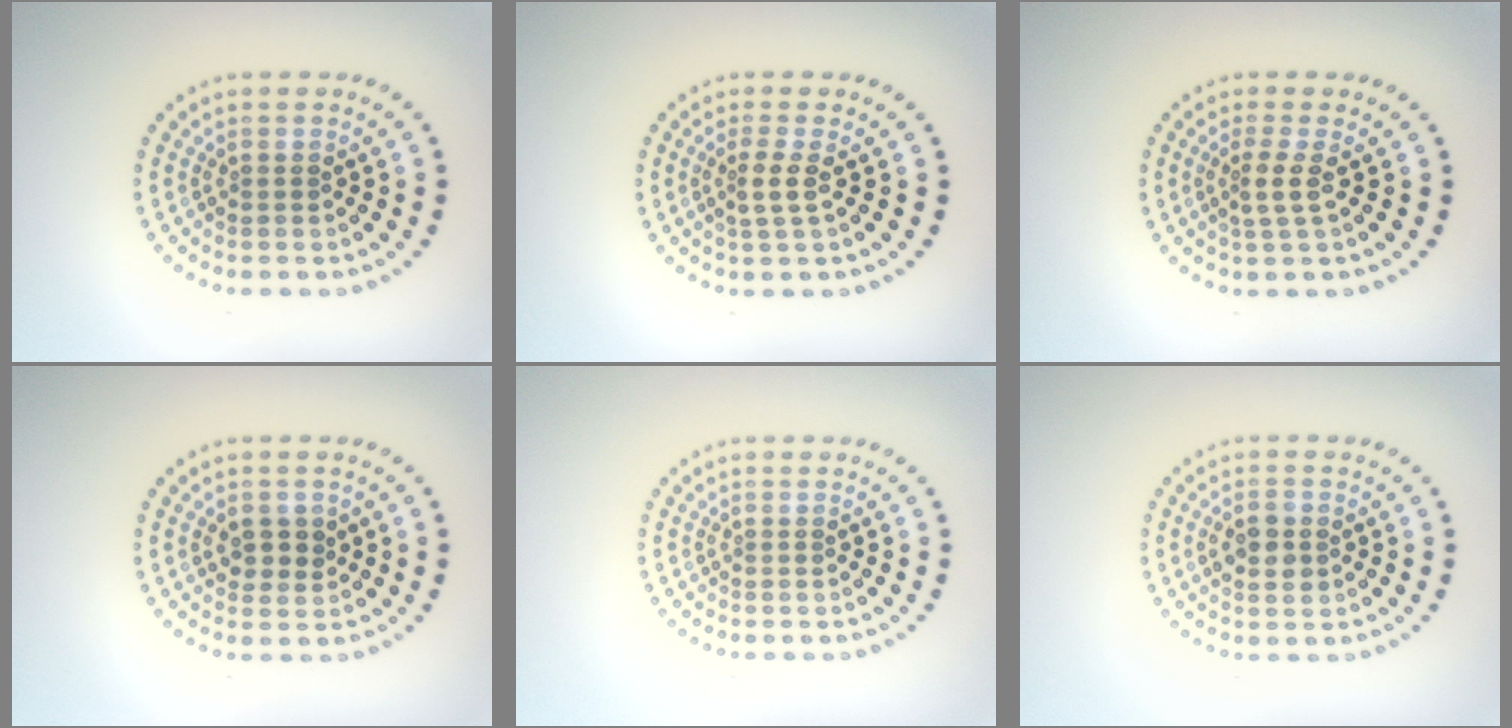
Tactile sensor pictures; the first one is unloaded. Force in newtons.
{"total": 1.7, "press": 1.2, "slide": 1.1}
{"total": 1.8, "press": 1.3, "slide": 1.3}
{"total": 2.0, "press": 1.9, "slide": 0.5}
{"total": 0.0}
{"total": 2.8, "press": 2.8, "slide": 0.1}